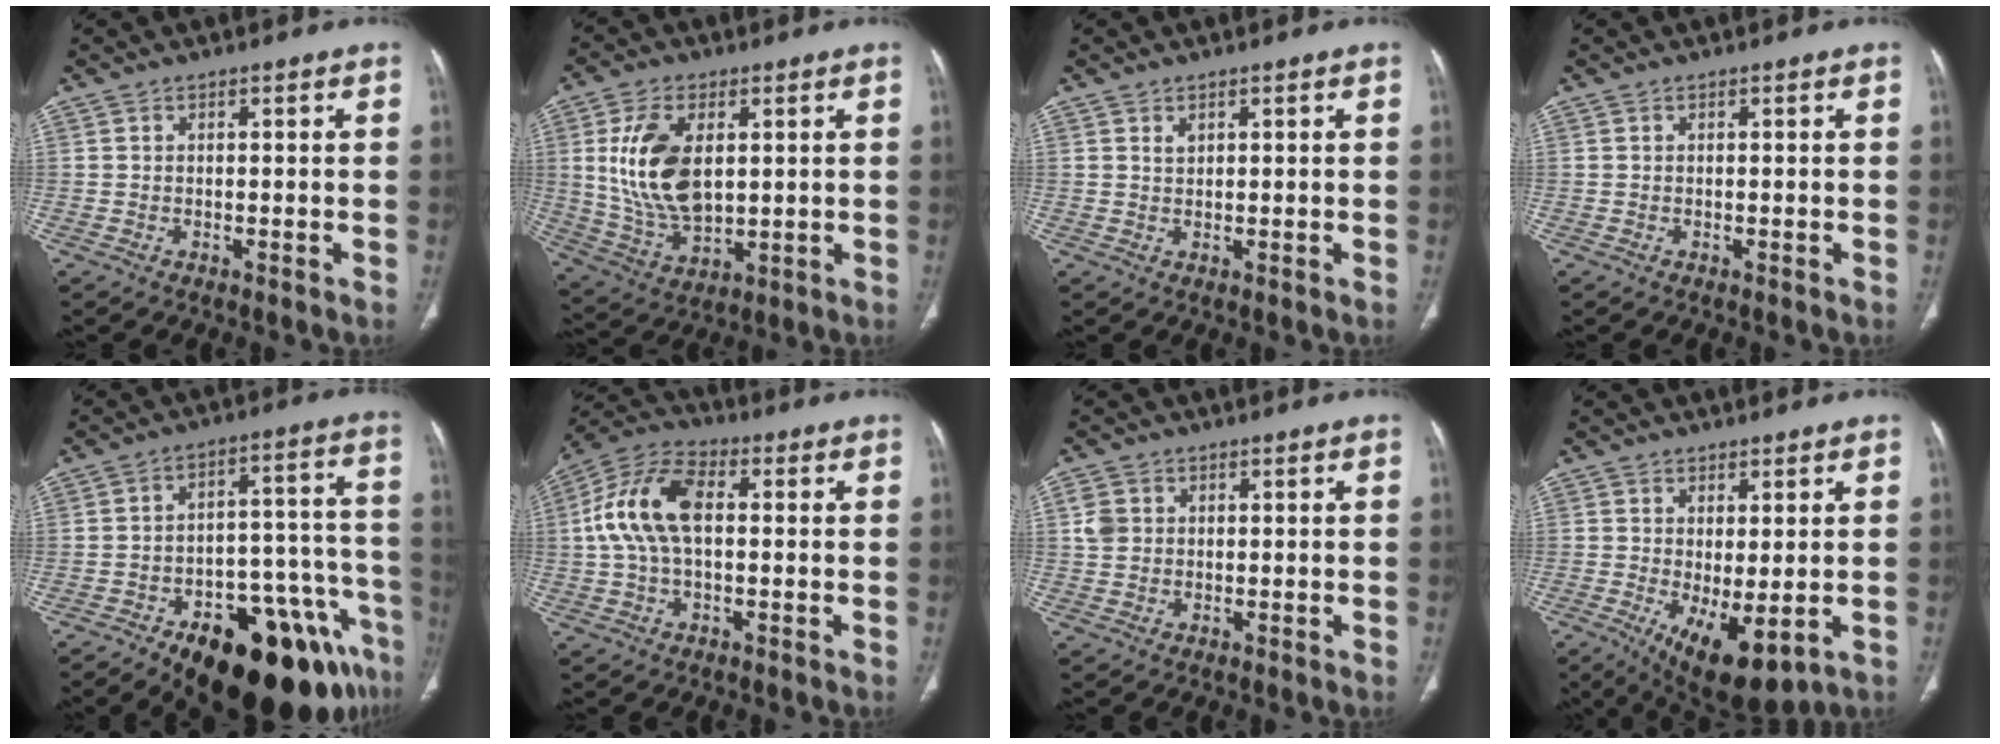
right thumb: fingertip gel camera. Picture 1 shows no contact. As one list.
[{"total": 14.9, "force": [2.8, 8.6, 11.9], "torque": [-0.225, -0.013, 0.065]}, {"total": 1.1, "force": [0.7, 0.7, 0.6], "torque": [-0.006, -0.005, 0.014]}, {"total": 0.0}, {"total": 26.3, "force": [-15.5, 10.8, 18.3], "torque": [-0.177, 0.087, -0.214]}, {"total": 13.2, "force": [1.2, 7.5, 10.8], "torque": [-0.221, 0.032, 0.015]}, {"total": 3.3, "force": [0.7, 2.8, 1.5], "torque": [-0.022, 0.003, 0.015]}, {"total": 10.1, "force": [-2.4, 4.1, 8.9], "torque": [-0.138, -0.020, -0.019]}]